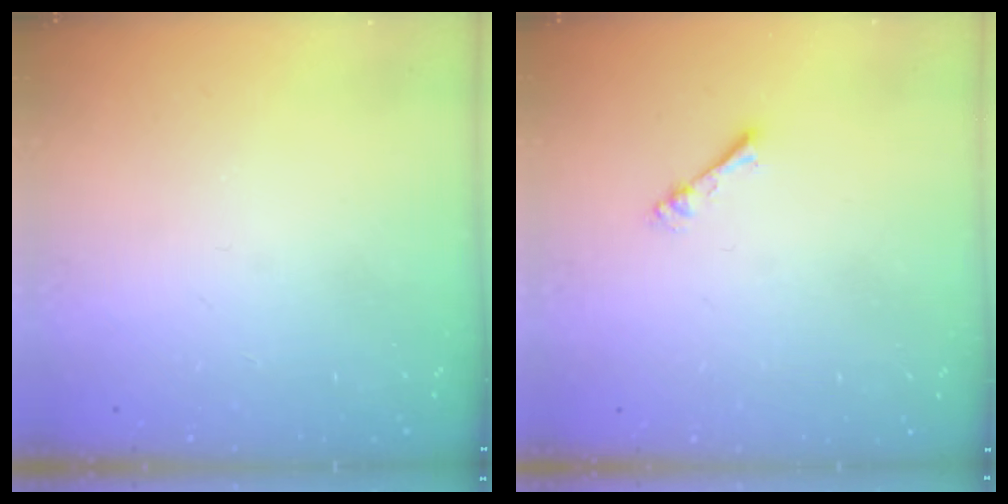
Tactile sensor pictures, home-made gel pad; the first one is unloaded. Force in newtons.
{"total": 1.7, "press": 1.7, "slide": 0.2}